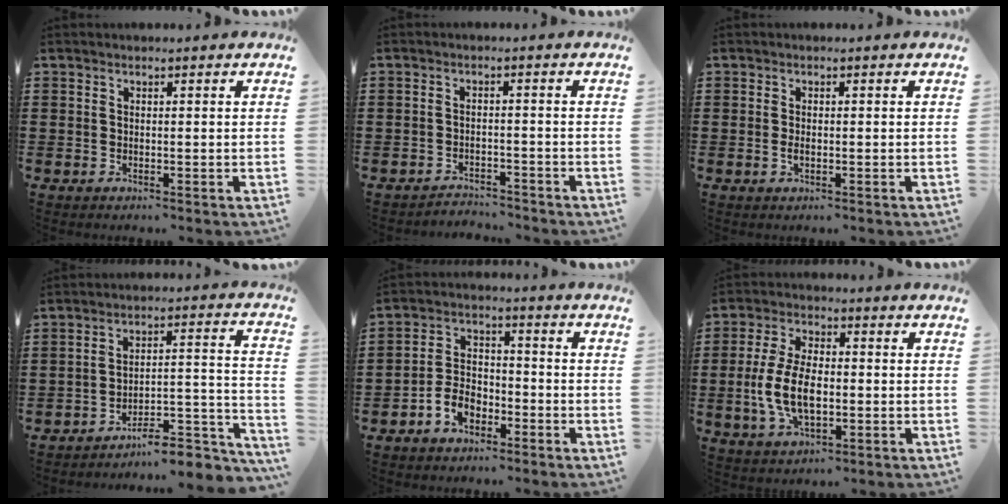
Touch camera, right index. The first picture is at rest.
{"total": 2.6, "force": [-2.6, 0.2, -0.2], "torque": [-0.004, 0.000, -0.057]}
{"total": 1.2, "force": [-0.2, 0.5, 1.1], "torque": [-0.028, -0.003, -0.007]}
{"total": 7.9, "force": [-7.0, 1.7, 3.2], "torque": [-0.038, 0.011, -0.132]}
{"total": 5.3, "force": [-3.0, 3.4, 2.8], "torque": [-0.071, 0.007, -0.061]}
{"total": 8.9, "force": [-1.4, 4.5, 7.6], "torque": [-0.173, -0.001, -0.029]}